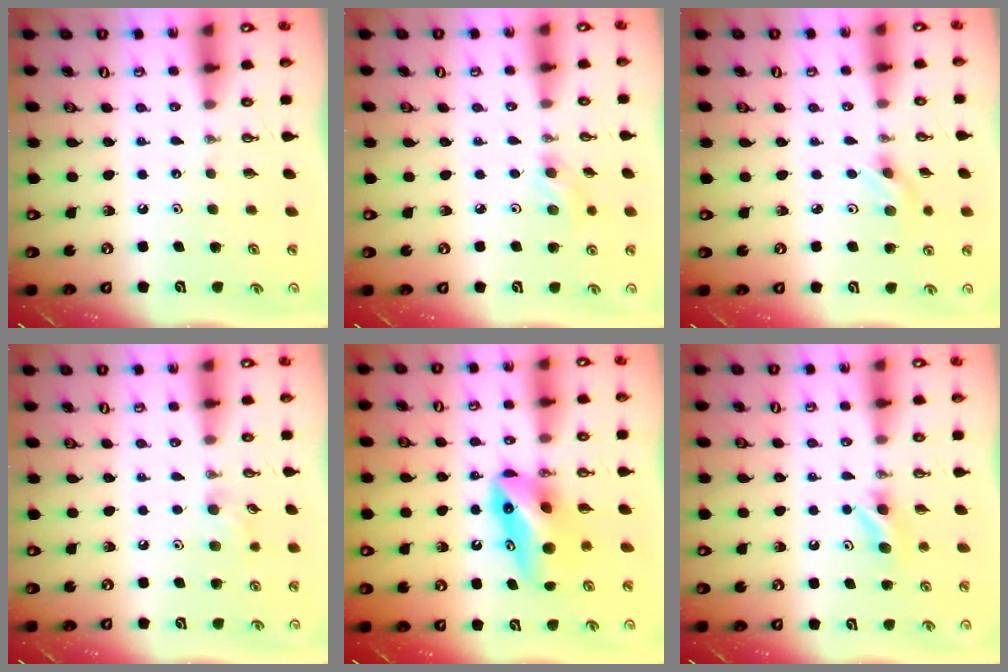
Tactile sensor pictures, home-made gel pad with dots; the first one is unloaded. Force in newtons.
{"total": 3.8, "press": 3.8, "slide": 0.7}
{"total": 3.6, "press": 3.3, "slide": 1.4}
{"total": 6.8, "press": 6.6, "slide": 1.5}
{"total": 9.8, "press": 9.1, "slide": 3.6}
{"total": 4.7, "press": 4.3, "slide": 2.0}